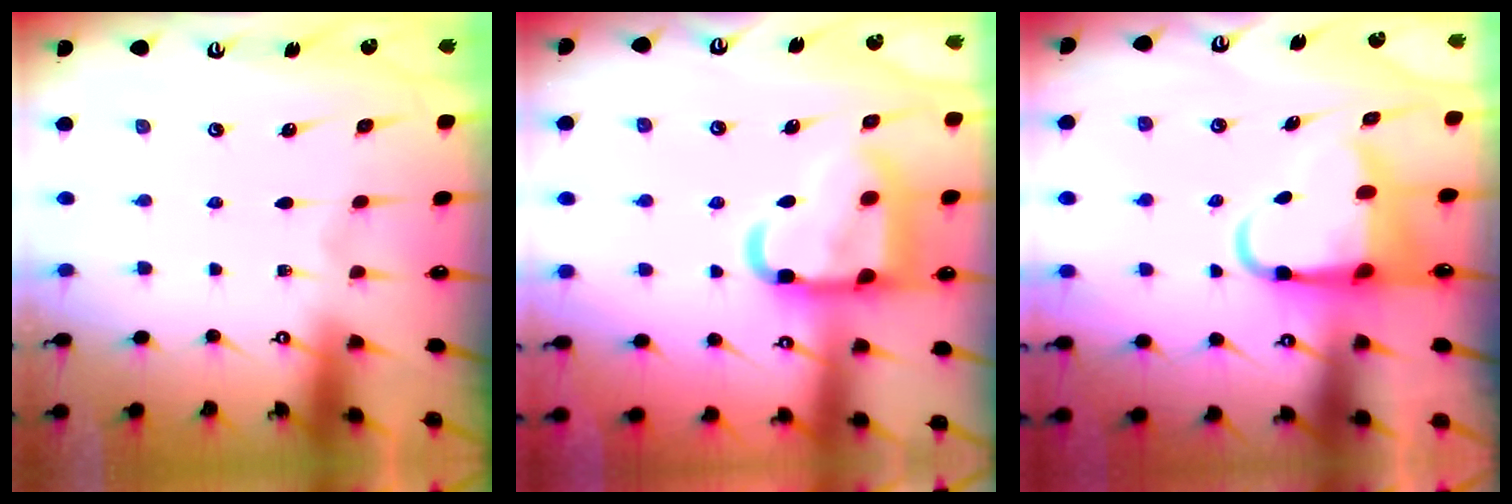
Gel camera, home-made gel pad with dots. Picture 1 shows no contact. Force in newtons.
{"total": 17.2, "press": 17.2, "slide": 1.6}
{"total": 8.2, "press": 8.0, "slide": 1.8}